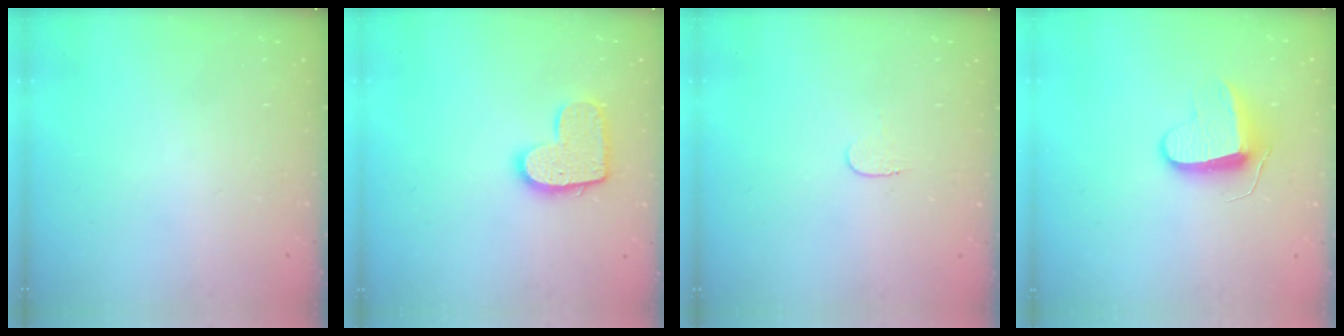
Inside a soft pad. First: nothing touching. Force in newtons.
{"total": 12.0, "press": 11.9, "slide": 0.6}
{"total": 3.8, "press": 3.7, "slide": 0.4}
{"total": 8.8, "press": 8.8, "slide": 0.2}